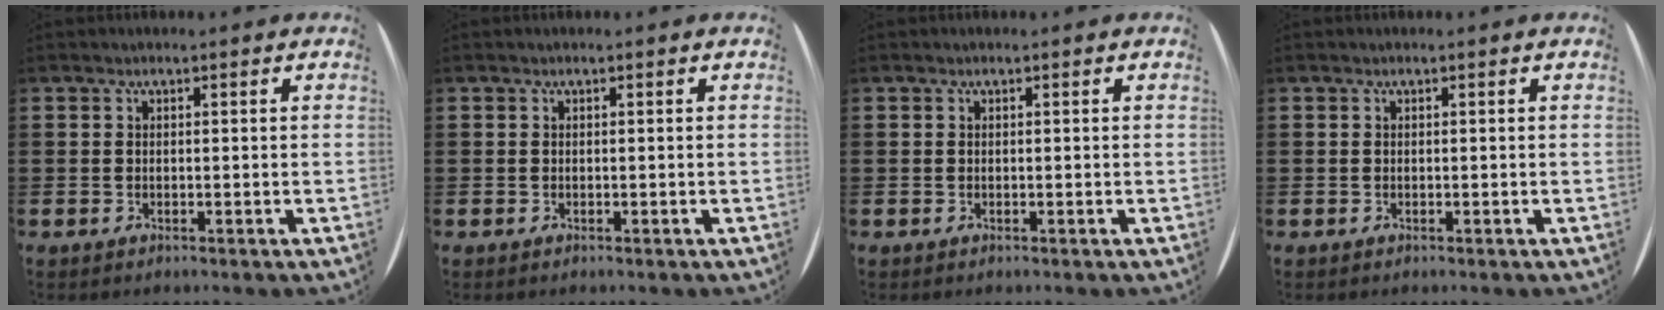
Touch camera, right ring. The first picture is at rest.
{"total": 0.0}
{"total": 0.0}
{"total": 0.0}